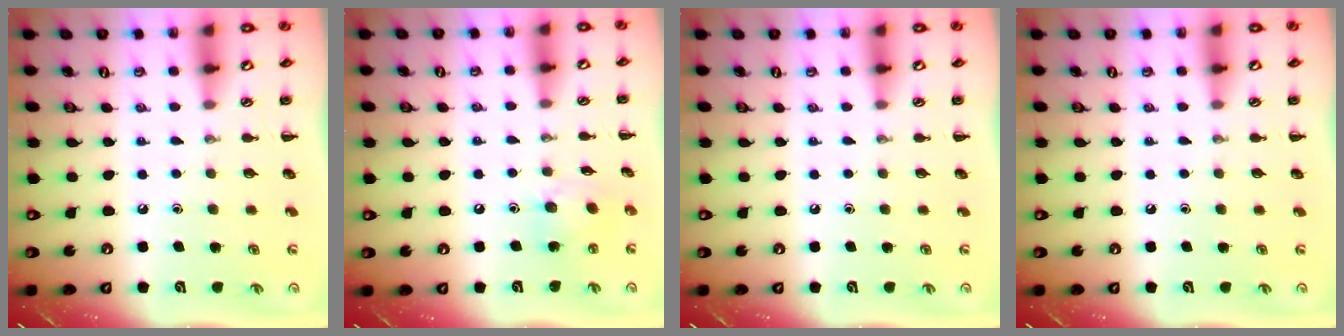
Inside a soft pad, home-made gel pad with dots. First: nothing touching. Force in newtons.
{"total": 8.1, "press": 8.1, "slide": 0.6}
{"total": 0.0}
{"total": 0.0}